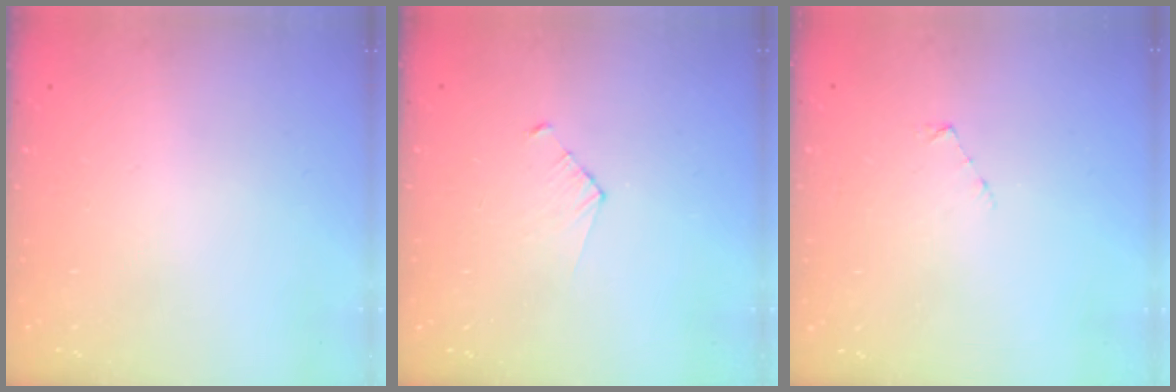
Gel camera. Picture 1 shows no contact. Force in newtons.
{"total": 2.8, "press": 2.8, "slide": 0.2}
{"total": 2.5, "press": 2.5, "slide": 0.2}